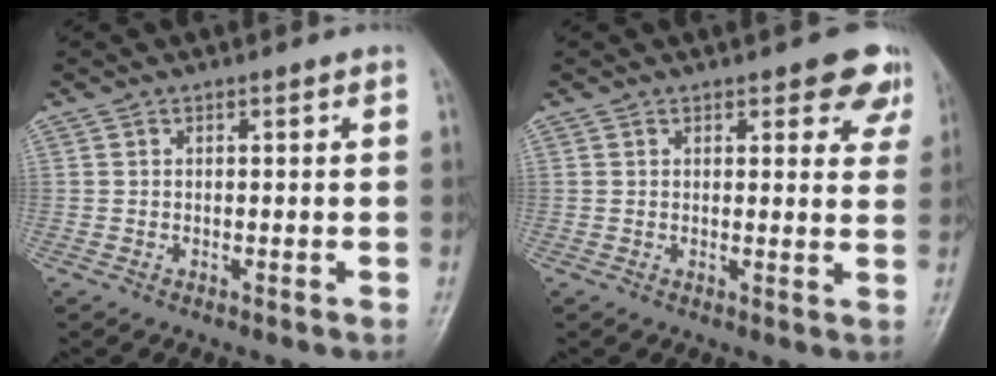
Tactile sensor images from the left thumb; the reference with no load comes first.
{"total": 6.4, "force": [4.3, 2.9, 3.7], "torque": [-0.004, -0.019, 0.040]}